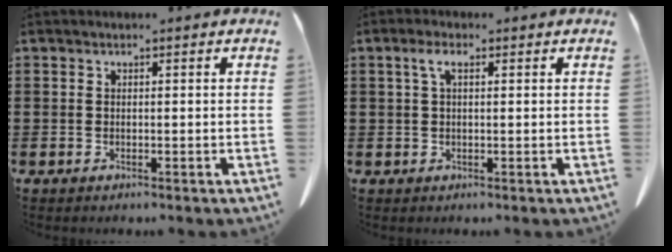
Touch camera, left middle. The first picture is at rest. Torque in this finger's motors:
{"motor_torque": [0.31, 0.28, -0.03, -0.04]}